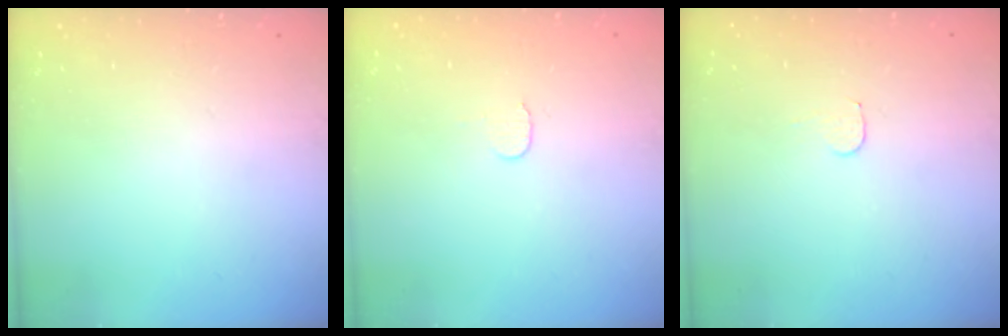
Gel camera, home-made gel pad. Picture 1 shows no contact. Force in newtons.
{"total": 3.8, "press": 3.8, "slide": 0.3}
{"total": 3.4, "press": 3.4, "slide": 0.3}